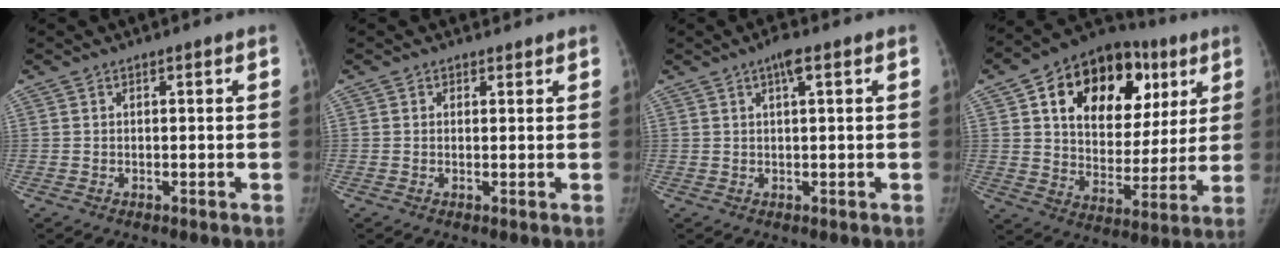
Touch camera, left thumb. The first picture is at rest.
{"total": 1.1, "force": [0.7, 0.7, -0.2], "torque": [0.012, -0.004, 0.006]}
{"total": 2.8, "force": [1.3, 0.4, 2.4], "torque": [-0.043, 0.003, 0.022]}
{"total": 24.6, "force": [10.0, 15.9, 16.0], "torque": [-0.192, 0.007, 0.155]}